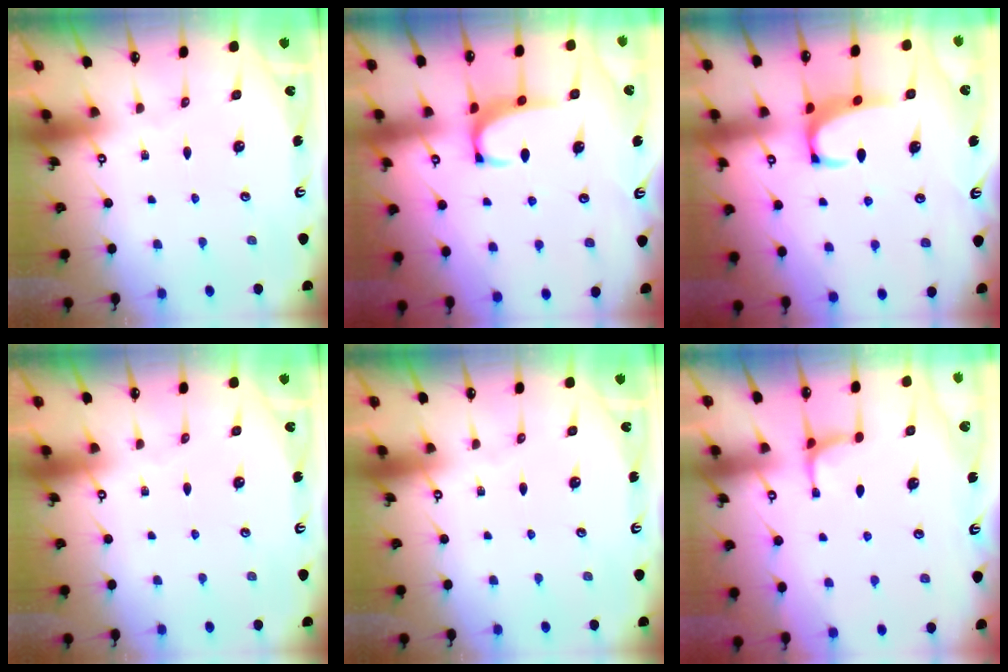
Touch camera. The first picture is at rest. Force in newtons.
{"total": 2.3, "press": 2.3, "slide": 0.6}
{"total": 2.6, "press": 2.5, "slide": 0.8}
{"total": 0.0}
{"total": 0.0}
{"total": 3.0, "press": 3.0, "slide": 0.2}